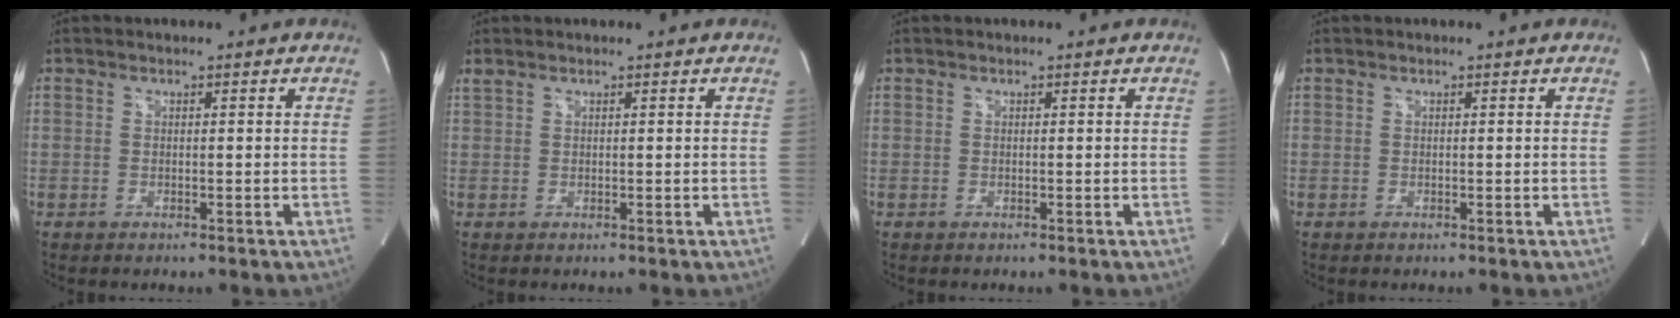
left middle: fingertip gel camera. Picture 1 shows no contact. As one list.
[{"total": 0.9, "force": [0.8, -0.2, 0.5], "torque": [-0.031, 0.021, 0.027]}, {"total": 0.0}, {"total": 0.0}]